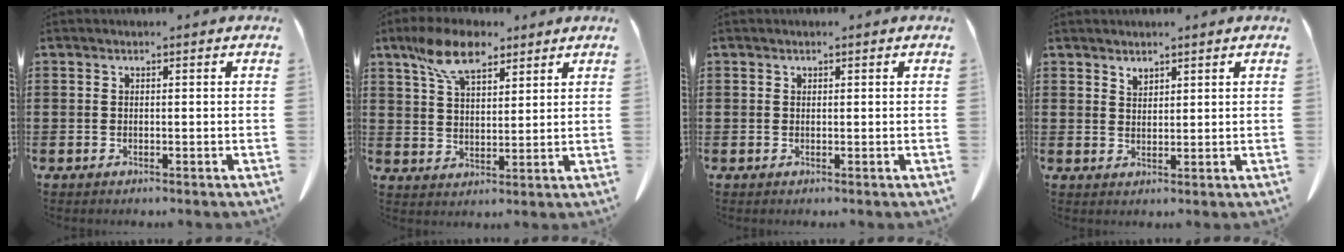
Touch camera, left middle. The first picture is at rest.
{"total": 9.0, "force": [6.2, 3.8, 5.3], "torque": [-0.122, 0.000, 0.118]}
{"total": 0.0}
{"total": 1.7, "force": [1.6, 0.5, 0.3], "torque": [-0.008, -0.003, 0.032]}